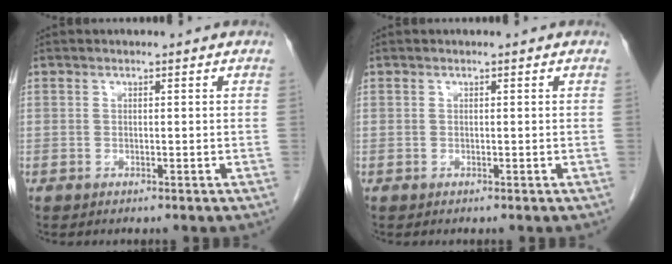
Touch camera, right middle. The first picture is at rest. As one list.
[{"total": 0.0}]